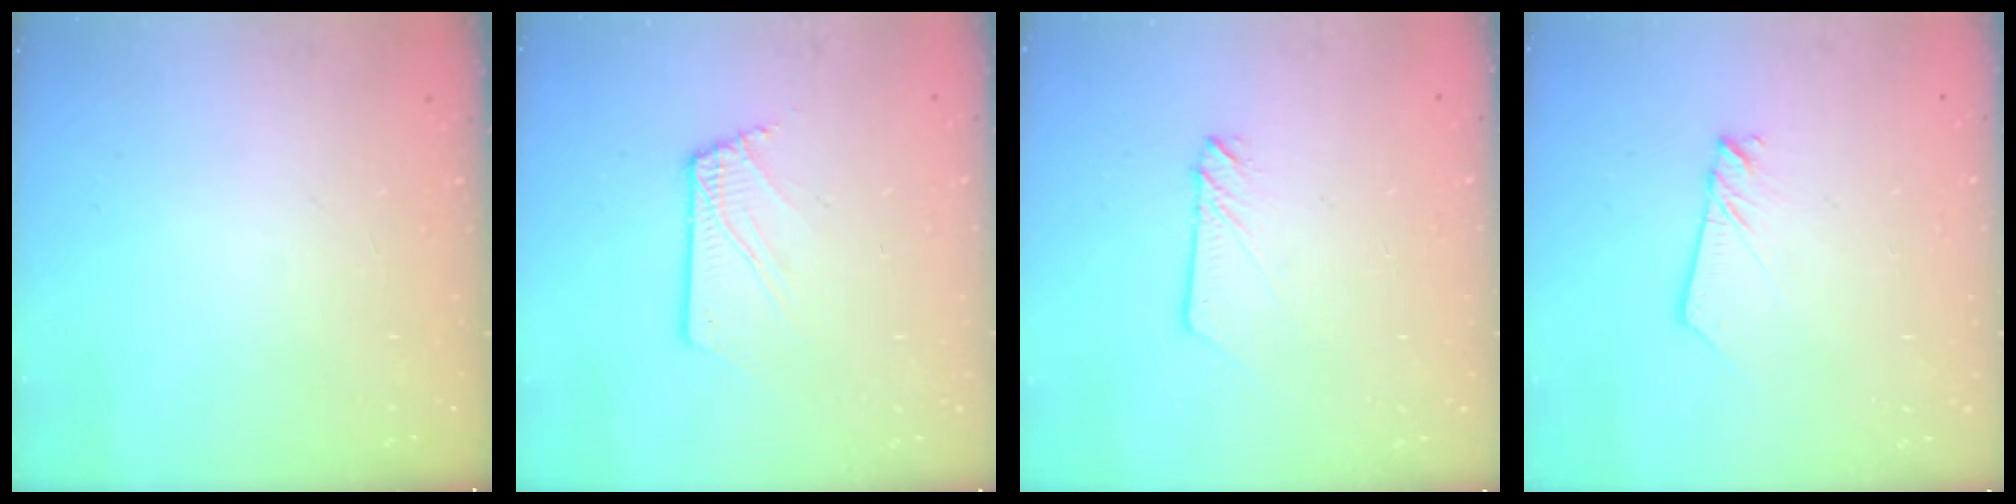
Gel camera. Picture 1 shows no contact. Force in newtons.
{"total": 3.2, "press": 3.2, "slide": 0.4}
{"total": 2.1, "press": 2.1, "slide": 0.1}
{"total": 2.2, "press": 2.2, "slide": 0.0}